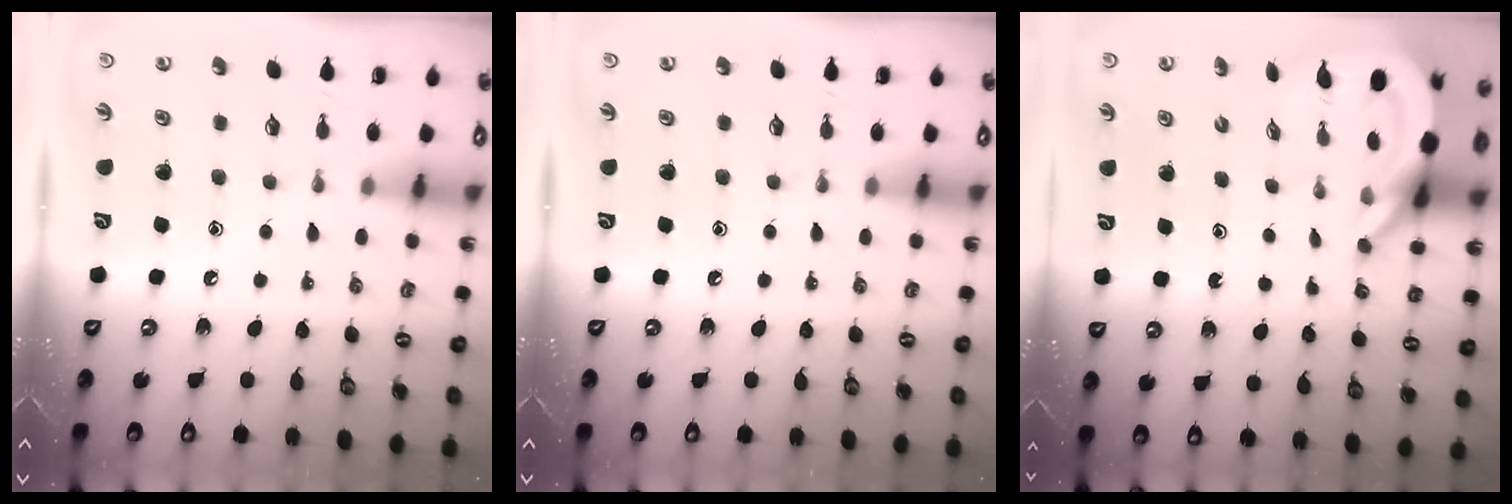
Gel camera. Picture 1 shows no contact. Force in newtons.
{"total": 0.0}
{"total": 6.6, "press": 6.5, "slide": 0.9}